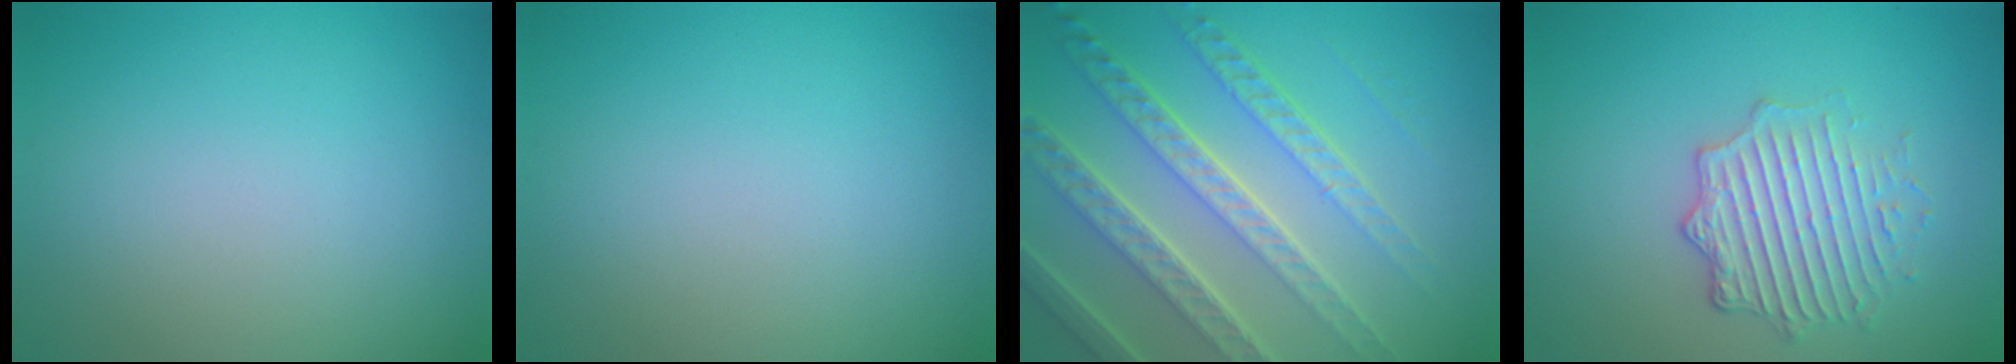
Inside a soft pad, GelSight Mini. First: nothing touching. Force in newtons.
{"total": 0.0}
{"total": 8.0, "press": 5.4, "slide": 5.8}
{"total": 4.3, "press": 3.4, "slide": 2.6}